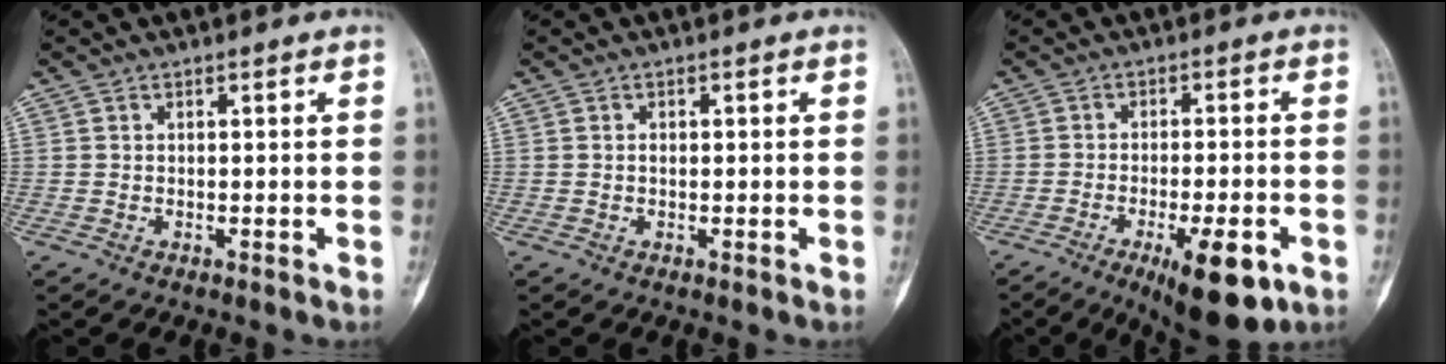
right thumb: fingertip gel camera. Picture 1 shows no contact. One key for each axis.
{"total": 0.8, "fx": 0.1, "fy": 0.5, "fz": 0.6, "tx": -0.011, "ty": 0.003, "tz": 0.001}
{"total": 12.0, "fx": -5.4, "fy": 3.8, "fz": 10.1, "tx": -0.142, "ty": 0.006, "tz": -0.069}